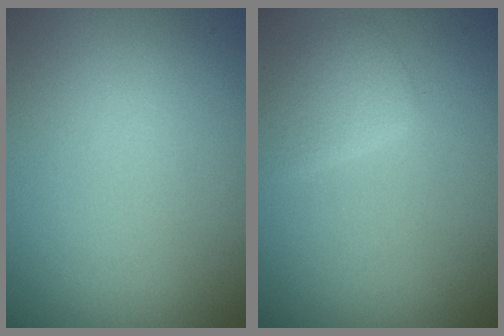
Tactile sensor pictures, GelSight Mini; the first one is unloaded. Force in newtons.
{"total": 1.9, "press": 1.9, "slide": 0.0}